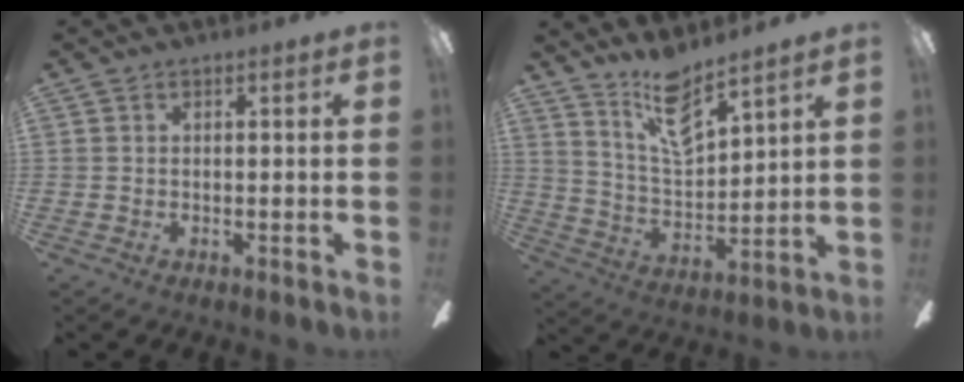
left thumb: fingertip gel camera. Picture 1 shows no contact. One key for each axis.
{"total": 12.2, "fx": 9.4, "fy": 3.9, "fz": 6.6, "tx": -0.130, "ty": -0.051, "tz": 0.173}